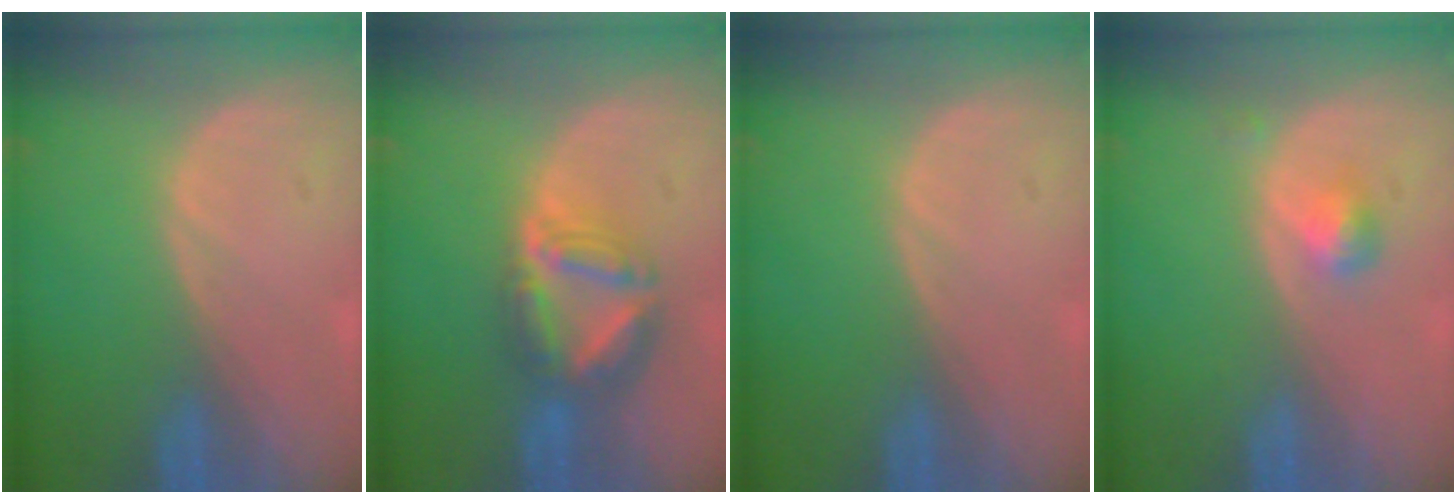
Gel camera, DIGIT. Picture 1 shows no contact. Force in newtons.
{"total": 7.7, "press": 6.7, "slide": 3.7}
{"total": 0.0}
{"total": 2.2, "press": 2.2, "slide": 0.2}